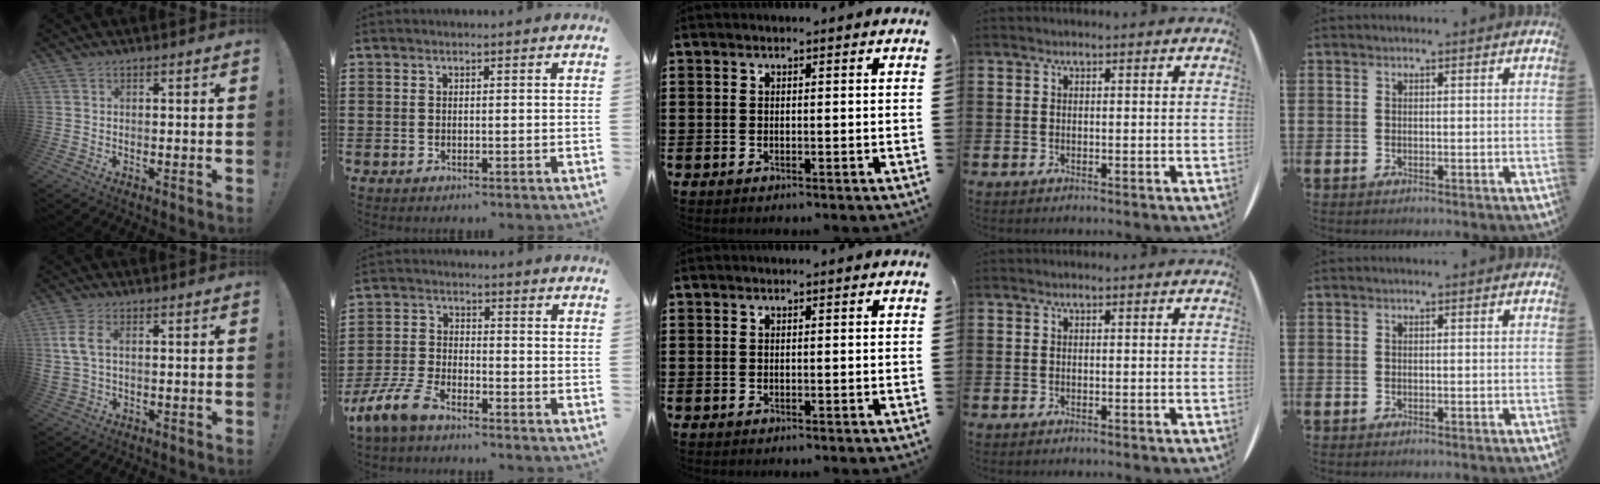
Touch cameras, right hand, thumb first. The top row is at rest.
{"thumb": {"total": 6.6, "force": [1.3, 3.6, 5.4], "torque": [-0.109, -0.006, 0.025]}, "index": {"total": 6.2, "force": [-5.1, 1.4, 3.4], "torque": [-0.102, -0.013, -0.105]}}